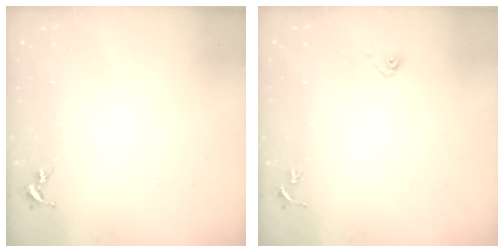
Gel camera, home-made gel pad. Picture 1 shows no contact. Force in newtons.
{"total": 3.5, "press": 3.2, "slide": 1.5}